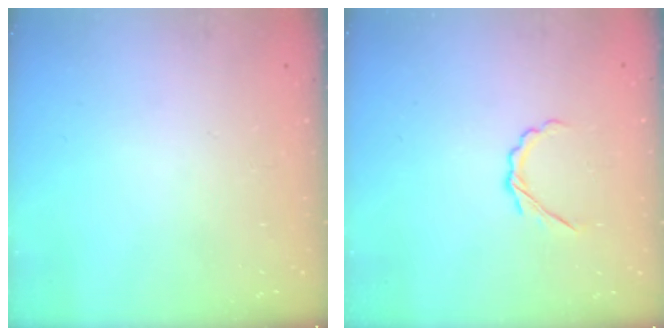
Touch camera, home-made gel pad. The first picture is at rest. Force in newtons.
{"total": 4.0, "press": 3.9, "slide": 1.2}